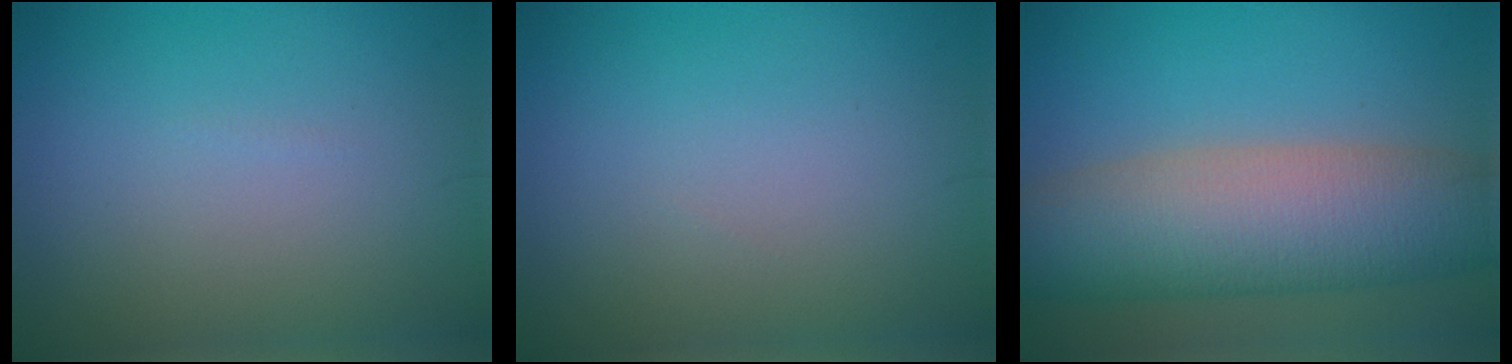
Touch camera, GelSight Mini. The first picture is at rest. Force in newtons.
{"total": 0.0}
{"total": 10.7, "press": 10.7, "slide": 0.6}